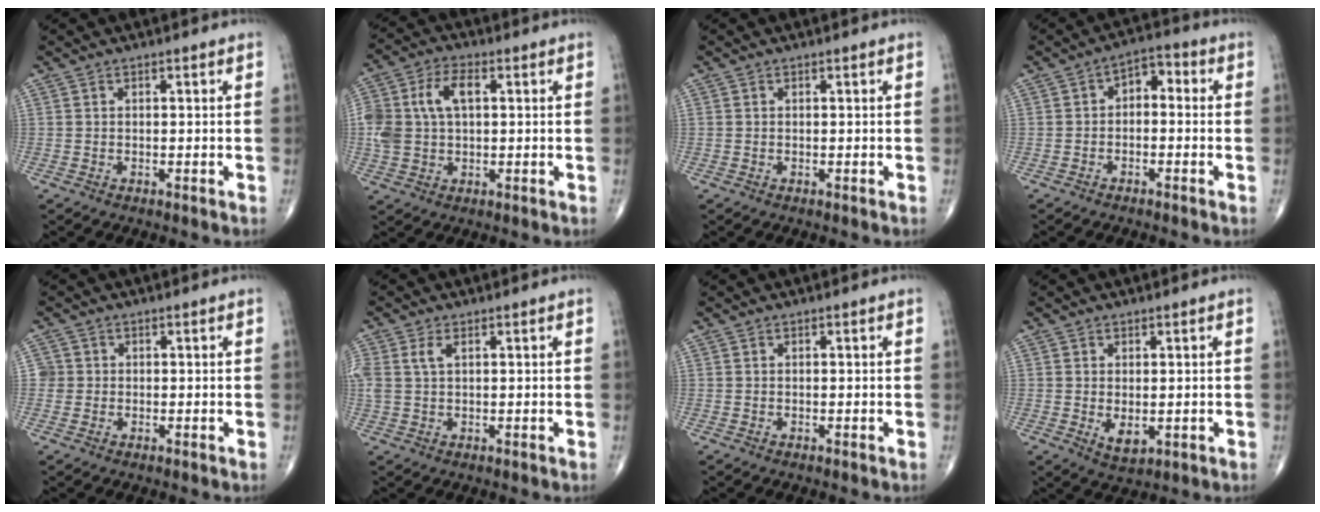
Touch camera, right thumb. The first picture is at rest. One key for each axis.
{"total": 10.1, "fx": 1.6, "fy": 6.1, "fz": 7.8, "tx": -0.162, "ty": 0.018, "tz": 0.032}
{"total": 0.0}
{"total": 4.9, "fx": -0.2, "fy": 3.1, "fz": 3.8, "tx": -0.038, "ty": 0.027, "tz": -0.017}
{"total": 2.0, "fx": 0.0, "fy": 2.0, "fz": 0.1, "tx": 0.013, "ty": 0.006, "tz": -0.003}
{"total": 3.6, "fx": 1.2, "fy": 1.9, "fz": 2.8, "tx": -0.077, "ty": 0.011, "tz": 0.029}
{"total": 0.0}
{"total": 3.7, "fx": -0.4, "fy": 2.2, "fz": 3.0, "tx": -0.041, "ty": -0.009, "tz": 0.004}